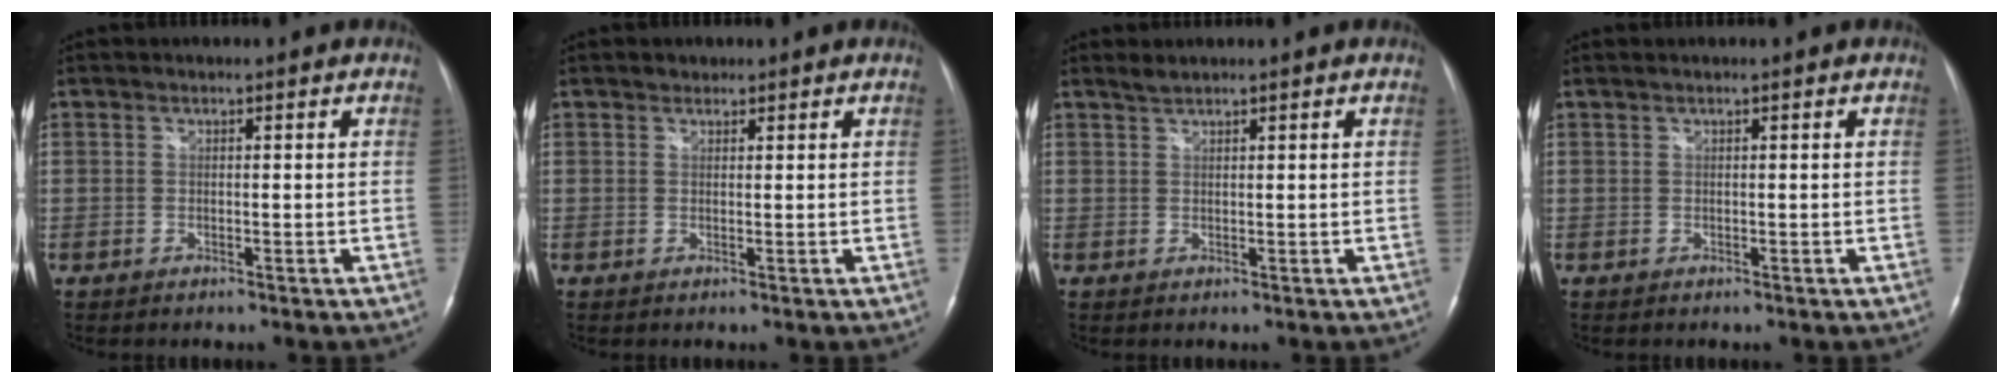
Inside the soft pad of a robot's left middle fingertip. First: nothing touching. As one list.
[{"total": 1.0, "force": [0.8, 0.7, 0.1], "torque": [0.005, 0.000, 0.008]}, {"total": 1.1, "force": [1.1, 0.0, 0.2], "torque": [-0.005, 0.004, 0.024]}, {"total": 0.0}]